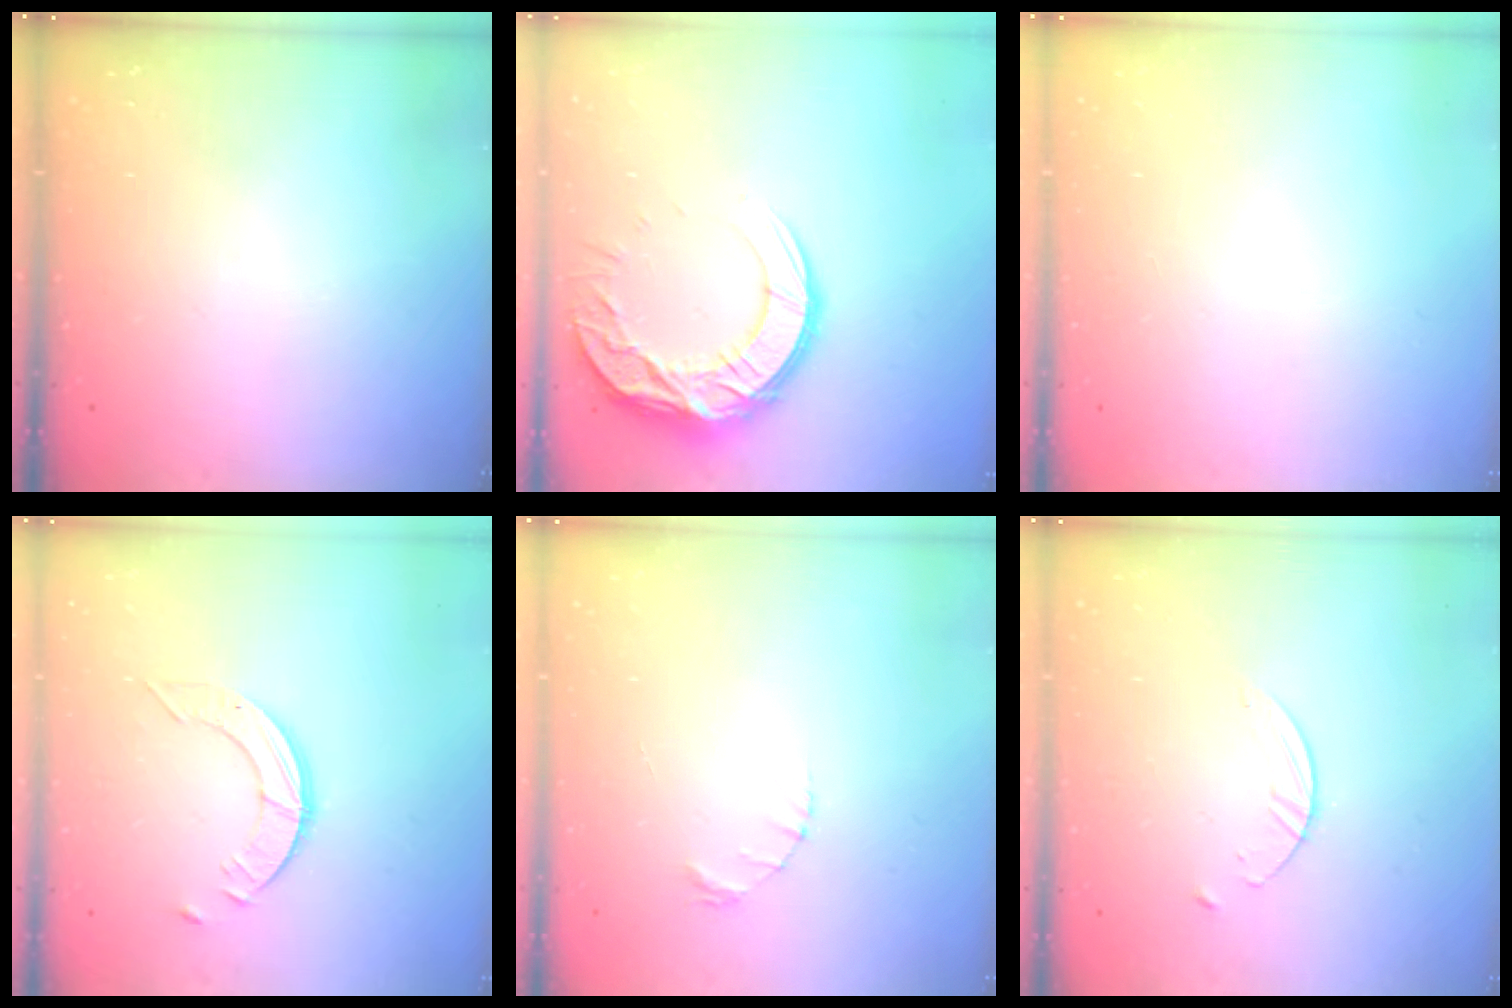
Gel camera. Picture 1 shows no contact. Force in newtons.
{"total": 14.6, "press": 14.6, "slide": 1.1}
{"total": 0.0}
{"total": 3.7, "press": 3.6, "slide": 0.4}
{"total": 1.4, "press": 1.4, "slide": 0.2}
{"total": 2.7, "press": 2.6, "slide": 0.3}